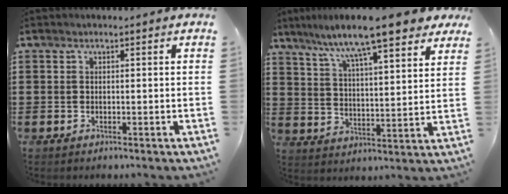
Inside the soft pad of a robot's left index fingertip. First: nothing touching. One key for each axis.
{"total": 9.7, "fx": 8.1, "fy": 0.6, "fz": 5.3, "tx": -0.126, "ty": -0.040, "tz": 0.132}